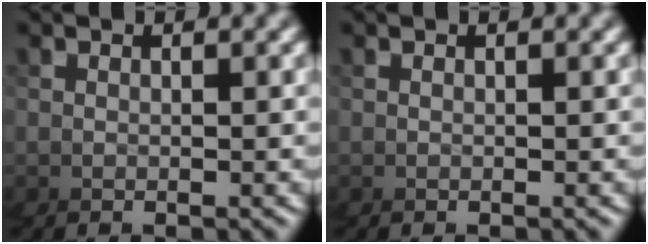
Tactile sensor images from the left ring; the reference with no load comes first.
{"total": 0.0}